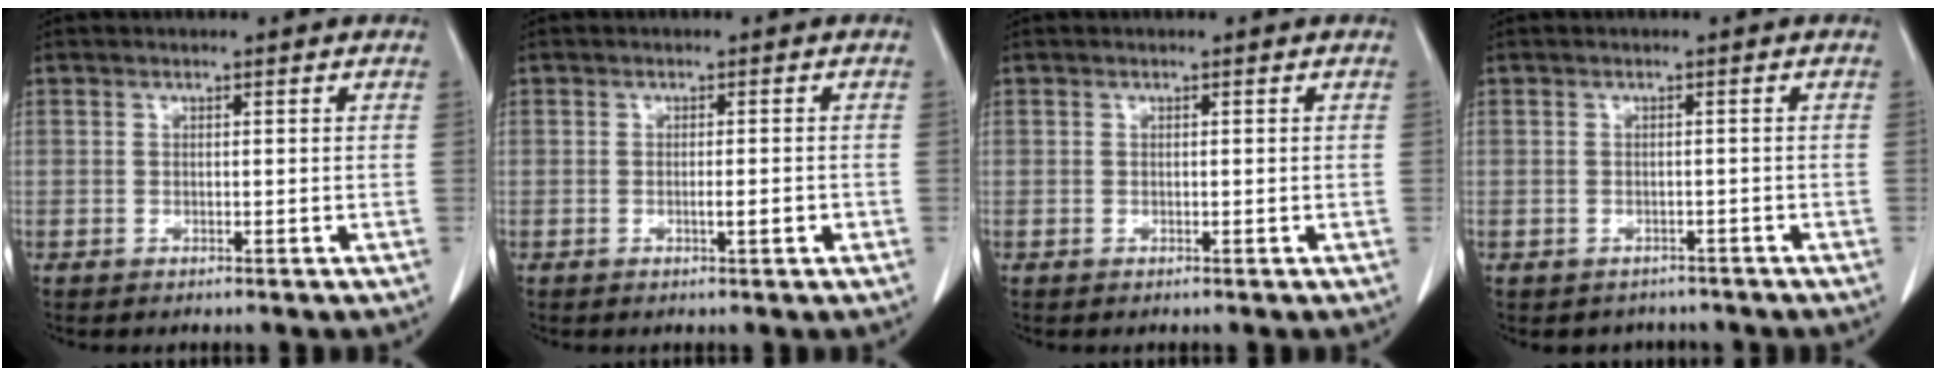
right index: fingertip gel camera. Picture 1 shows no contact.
{"total": 1.9, "force": [-0.5, 0.3, 1.8], "torque": [-0.028, 0.000, -0.003]}
{"total": 0.0}
{"total": 2.8, "force": [-2.2, 1.7, -0.1], "torque": [-0.004, 0.010, -0.030]}